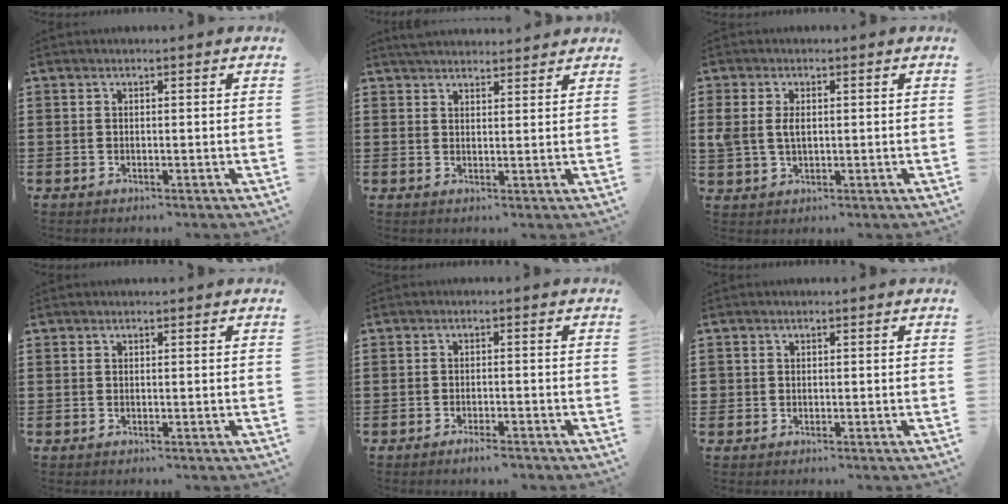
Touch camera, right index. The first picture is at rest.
{"total": 2.3, "force": [2.3, 0.0, 0.0], "torque": [-0.006, -0.002, 0.046]}
{"total": 3.3, "force": [0.4, 2.0, 2.6], "torque": [-0.070, 0.003, 0.003]}
{"total": 0.0}
{"total": 2.0, "force": [-1.8, 0.0, 0.9], "torque": [-0.018, -0.002, -0.033]}
{"total": 0.8, "force": [0.0, 0.8, 0.1], "torque": [-0.003, 0.004, -0.001]}